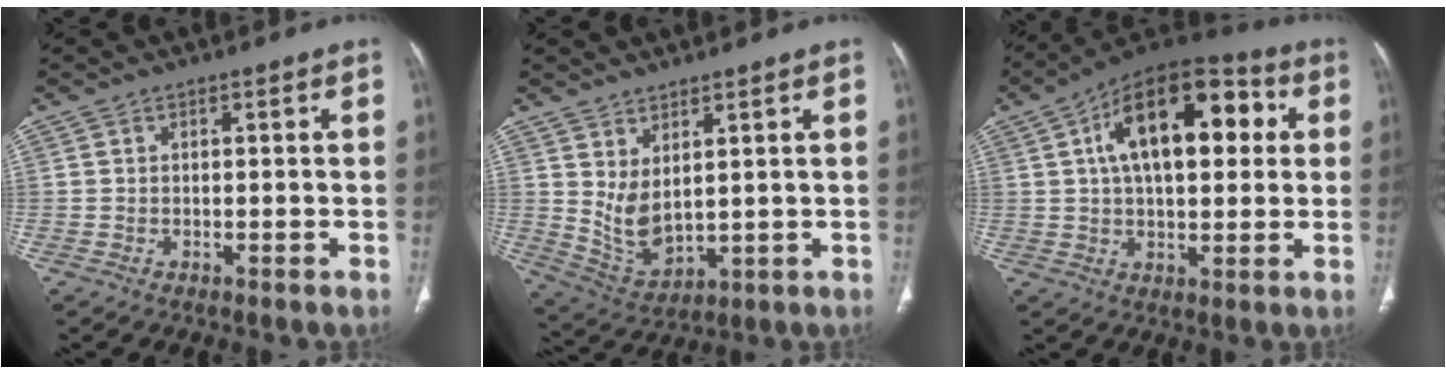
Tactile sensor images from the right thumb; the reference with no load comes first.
{"total": 7.4, "force": [2.7, 3.6, 5.9], "torque": [-0.105, -0.033, 0.073]}
{"total": 20.7, "force": [5.1, 10.7, 17.0], "torque": [-0.234, 0.021, 0.068]}